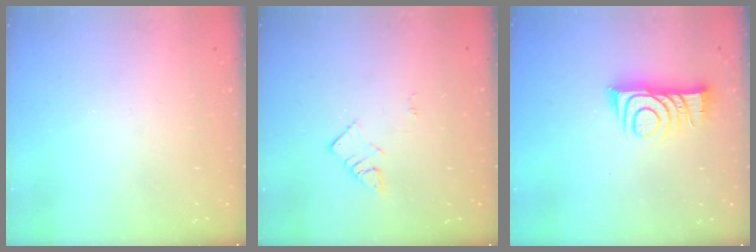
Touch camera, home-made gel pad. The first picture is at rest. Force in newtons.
{"total": 3.3, "press": 3.3, "slide": 0.2}
{"total": 10.2, "press": 10.2, "slide": 0.4}